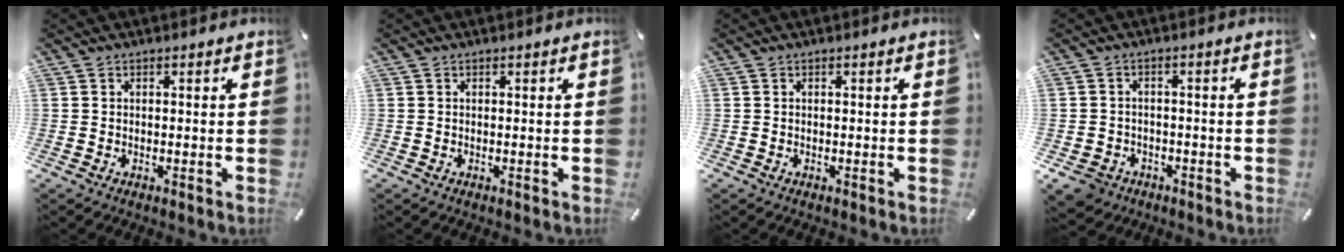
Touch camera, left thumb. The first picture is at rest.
{"total": 0.0}
{"total": 0.0}
{"total": 4.7, "force": [-2.7, 3.6, 1.3], "torque": [-0.040, 0.011, -0.053]}